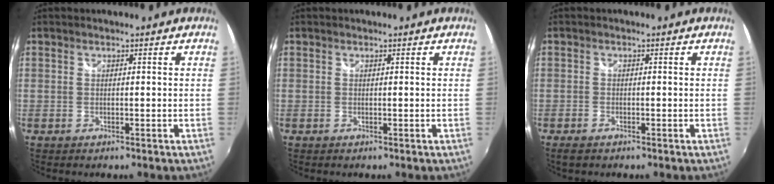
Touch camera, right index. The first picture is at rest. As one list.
[{"total": 0.0}, {"total": 2.1, "force": [-1.6, 1.0, 1.0], "torque": [-0.027, -0.007, -0.031]}]